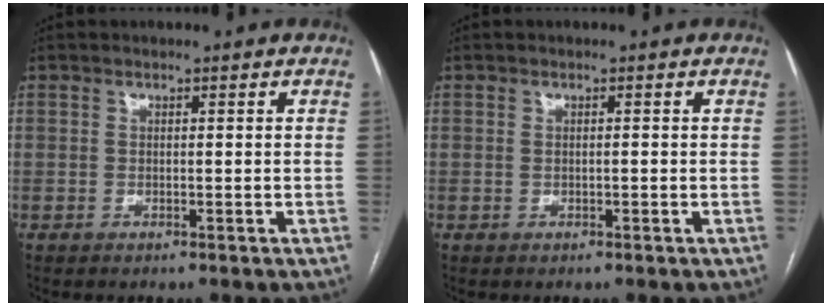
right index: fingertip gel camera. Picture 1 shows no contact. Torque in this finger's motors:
{"motor_torque": [-0.02, 0.18, -0.05, 0.00]}